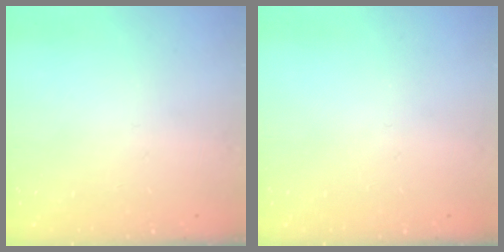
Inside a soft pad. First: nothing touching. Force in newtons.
{"total": 0.0}